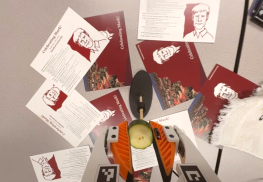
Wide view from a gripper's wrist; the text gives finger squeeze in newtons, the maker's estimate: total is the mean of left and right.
{"total": 12.1, "left": 11.8, "right": 12.5}